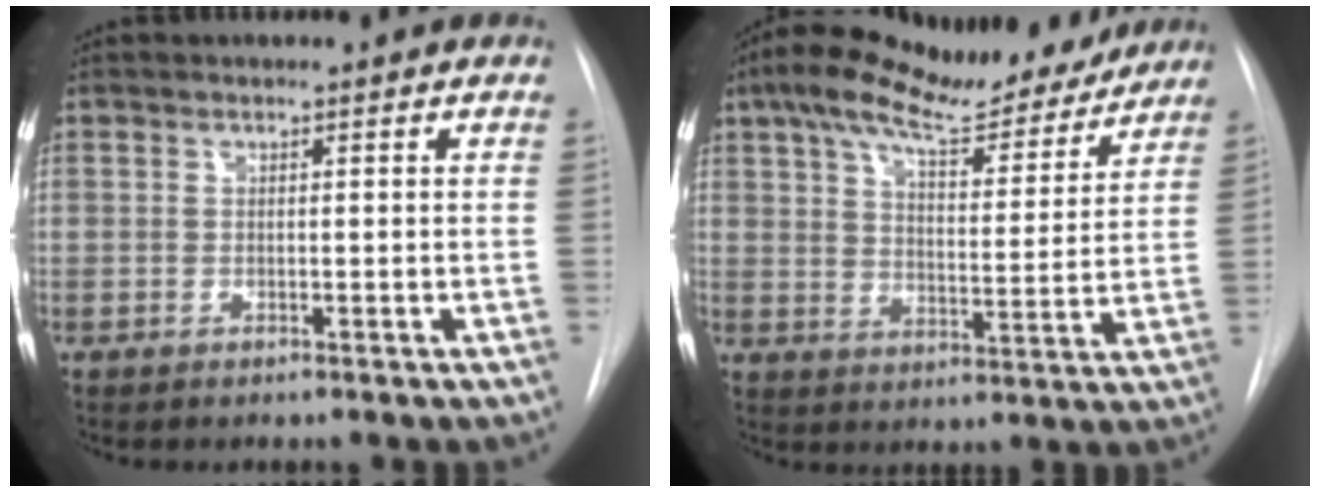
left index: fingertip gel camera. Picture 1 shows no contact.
{"total": 18.8, "force": [15.5, 4.9, 9.4], "torque": [-0.151, 0.020, 0.227]}